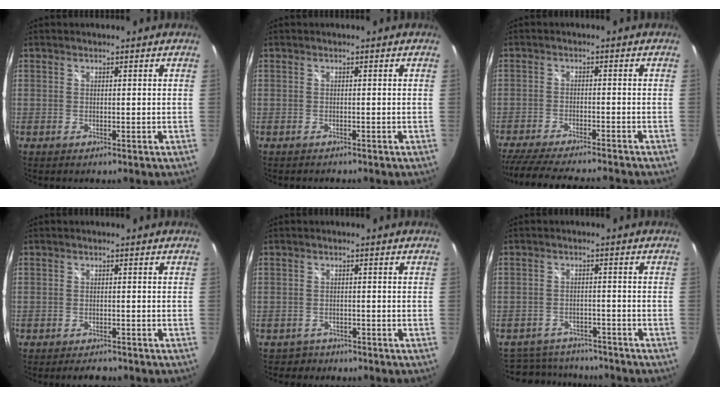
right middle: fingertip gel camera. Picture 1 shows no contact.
{"total": 0.9, "force": [-0.8, 0.2, 0.1], "torque": [-0.005, -0.002, -0.011]}
{"total": 15.2, "force": [-13.5, 1.7, 6.8], "torque": [-0.149, -0.021, -0.215]}
{"total": 3.4, "force": [-2.9, 1.2, 1.3], "torque": [-0.027, -0.007, -0.042]}
{"total": 2.5, "force": [-1.9, 1.6, -0.2], "torque": [-0.004, 0.005, -0.030]}
{"total": 12.1, "force": [-10.5, 5.1, 3.3], "torque": [-0.088, 0.014, -0.147]}